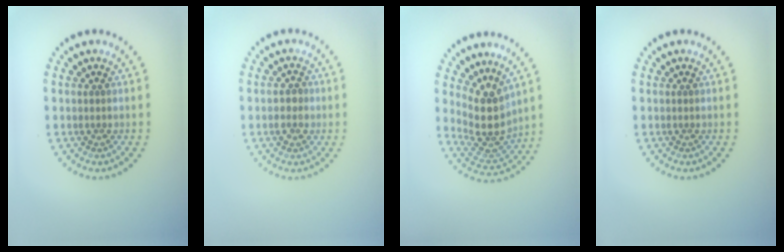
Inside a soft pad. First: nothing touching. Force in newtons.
{"total": 1.7, "press": 1.7, "slide": 0.1}
{"total": 4.3, "press": 3.4, "slide": 2.6}
{"total": 0.0}